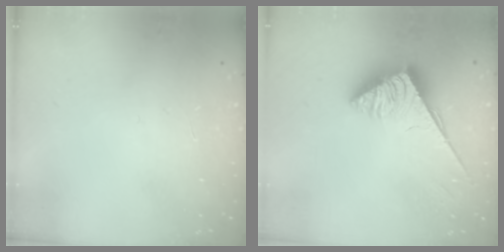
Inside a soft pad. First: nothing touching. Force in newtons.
{"total": 3.6, "press": 3.6, "slide": 0.6}